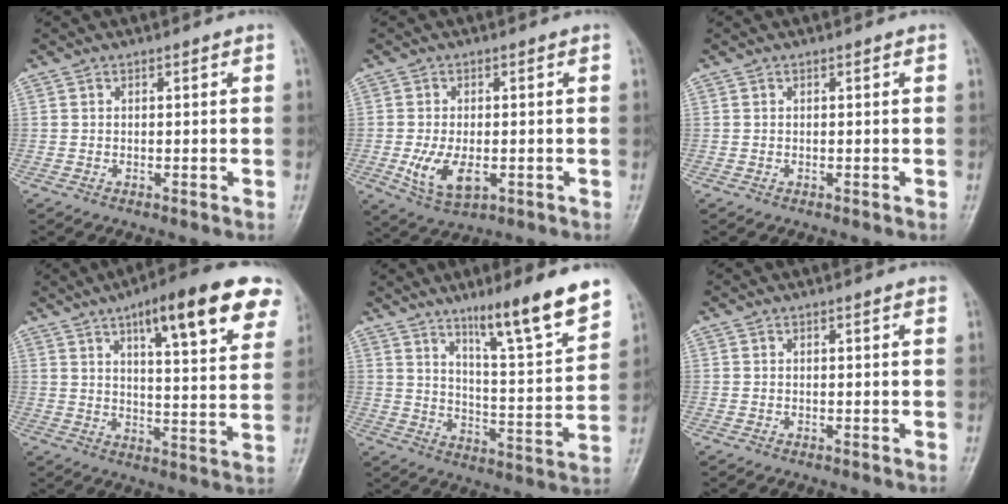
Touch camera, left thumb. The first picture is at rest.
{"total": 7.4, "force": [-1.7, 3.9, 6.0], "torque": [-0.114, -0.006, -0.022]}
{"total": 0.0}
{"total": 18.7, "force": [10.4, 4.7, 14.9], "torque": [-0.175, -0.027, 0.144]}
{"total": 15.2, "force": [10.7, 1.4, 10.8], "torque": [-0.150, -0.069, 0.171]}
{"total": 0.7, "force": [0.5, 0.0, 0.6], "torque": [-0.010, 0.002, 0.004]}